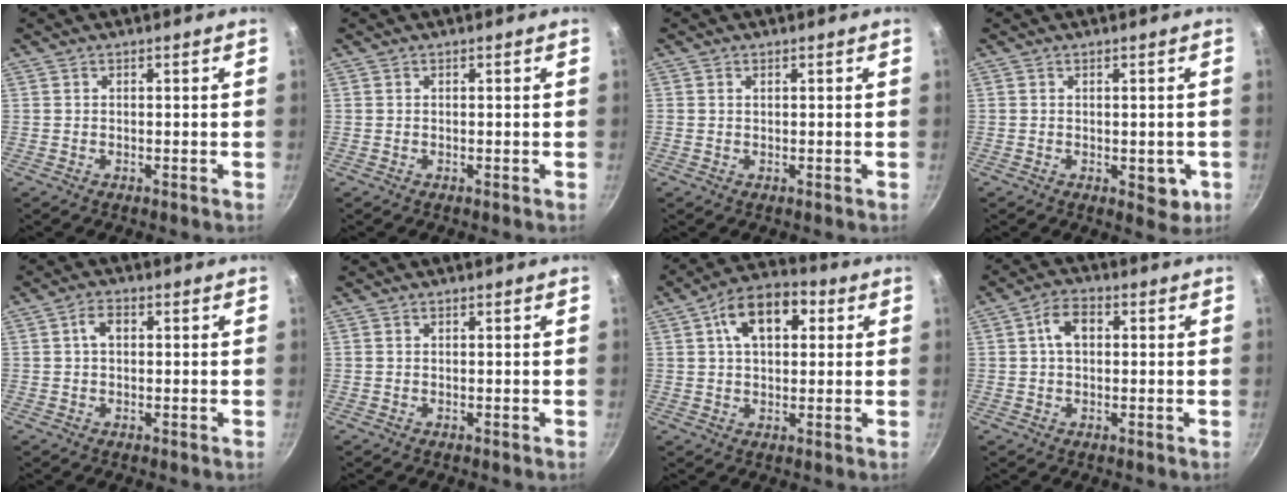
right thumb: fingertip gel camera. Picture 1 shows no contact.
{"total": 0.0}
{"total": 0.7, "force": [0.3, 0.5, 0.3], "torque": [-0.005, 0.002, 0.005]}
{"total": 4.6, "force": [-1.1, 2.6, 3.7], "torque": [-0.026, 0.002, -0.010]}
{"total": 3.4, "force": [0.6, 2.2, 2.4], "torque": [-0.036, 0.008, 0.007]}
{"total": 0.0}
{"total": 12.0, "force": [3.7, 7.3, 8.7], "torque": [-0.106, 0.014, 0.045]}
{"total": 5.6, "force": [1.0, 3.7, 4.1], "torque": [-0.056, 0.013, 0.011]}